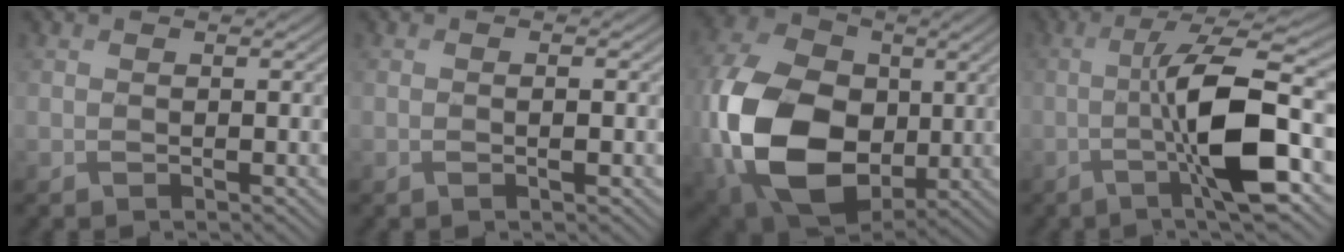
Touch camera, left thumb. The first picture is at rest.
{"total": 1.3, "force": [-0.2, 0.1, 1.3], "torque": [-0.025, 0.000, -0.005]}
{"total": 19.5, "force": [-2.4, 13.8, 13.6], "torque": [-0.331, -0.022, -0.040]}
{"total": 10.4, "force": [-2.1, 1.9, 10.0], "torque": [-0.153, 0.009, -0.051]}